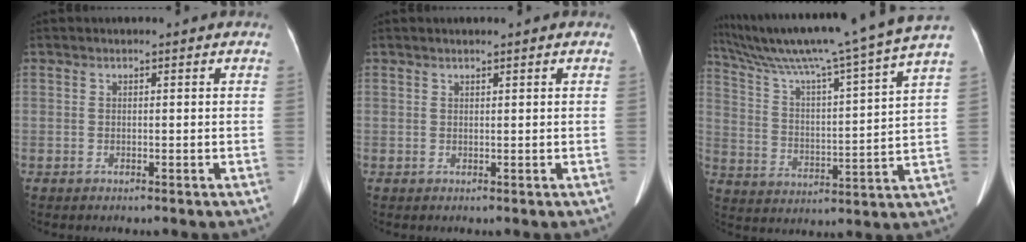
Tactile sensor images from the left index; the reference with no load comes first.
{"total": 1.0, "force": [0.7, 0.0, 0.7], "torque": [-0.012, 0.007, 0.014]}
{"total": 23.7, "force": [19.4, -2.1, 13.4], "torque": [-0.228, -0.015, 0.290]}